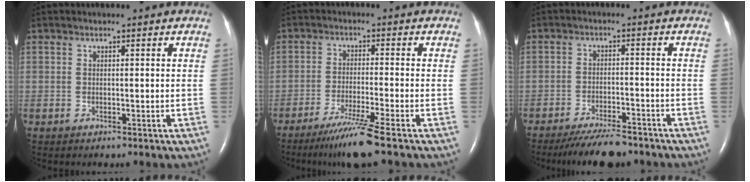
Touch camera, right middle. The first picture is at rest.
{"total": 7.1, "force": [-5.1, -1.6, 4.6], "torque": [-0.086, -0.027, -0.097]}
{"total": 8.4, "force": [-7.4, 1.4, 3.6], "torque": [-0.058, -0.016, -0.120]}